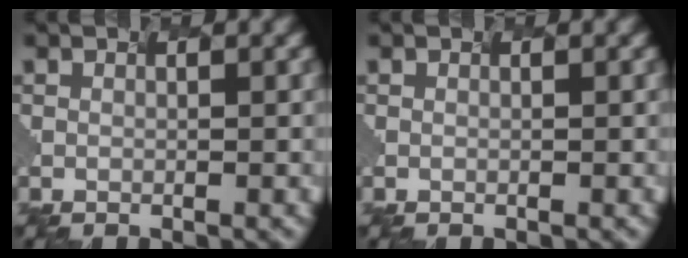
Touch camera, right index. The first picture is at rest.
{"total": 0.0}